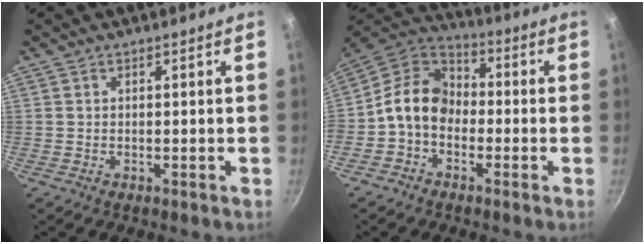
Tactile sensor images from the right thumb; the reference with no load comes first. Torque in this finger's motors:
{"motor_torque": [2.55, 2.46, 1.32, -1.21, 0.21]}